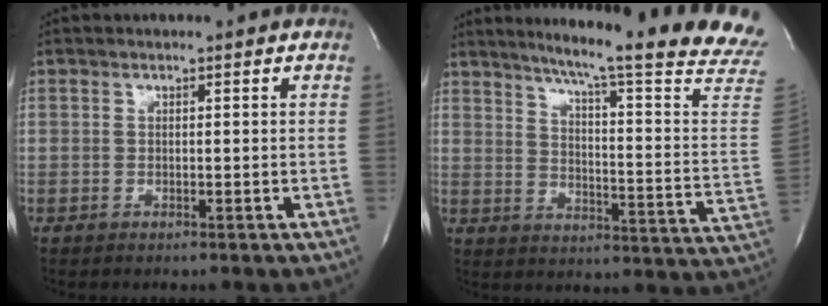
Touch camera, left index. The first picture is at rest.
{"total": 24.5, "force": [20.5, -1.5, 13.3], "torque": [-0.195, -0.087, 0.251]}